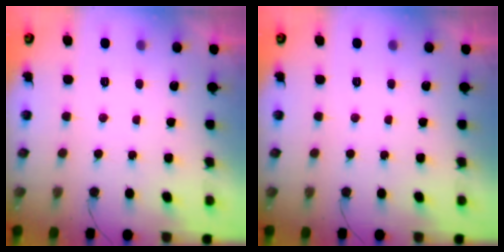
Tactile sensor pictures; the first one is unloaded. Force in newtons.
{"total": 0.0}